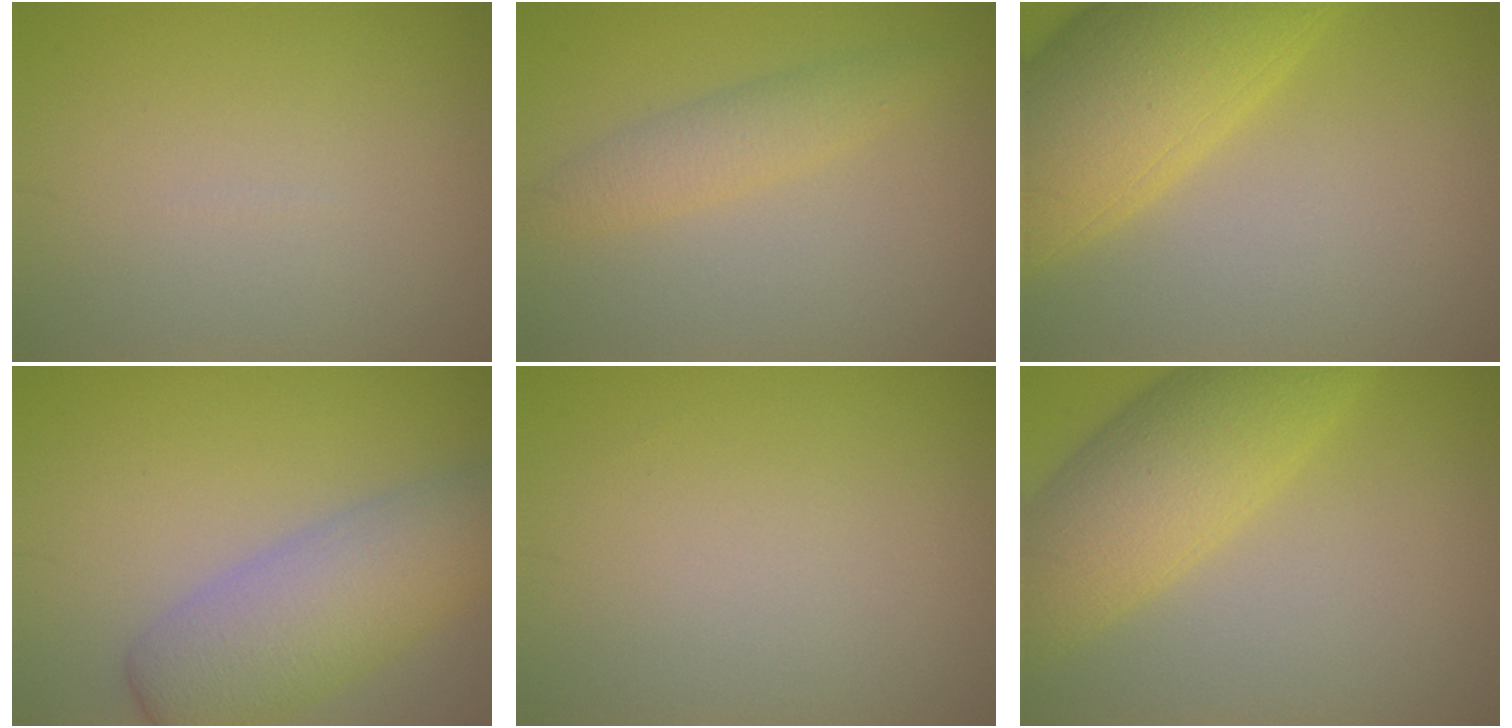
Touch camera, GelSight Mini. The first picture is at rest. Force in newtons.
{"total": 2.5, "press": 2.5, "slide": 0.1}
{"total": 10.4, "press": 10.4, "slide": 0.3}
{"total": 6.9, "press": 6.9, "slide": 0.3}
{"total": 0.0}
{"total": 7.9, "press": 7.9, "slide": 0.2}